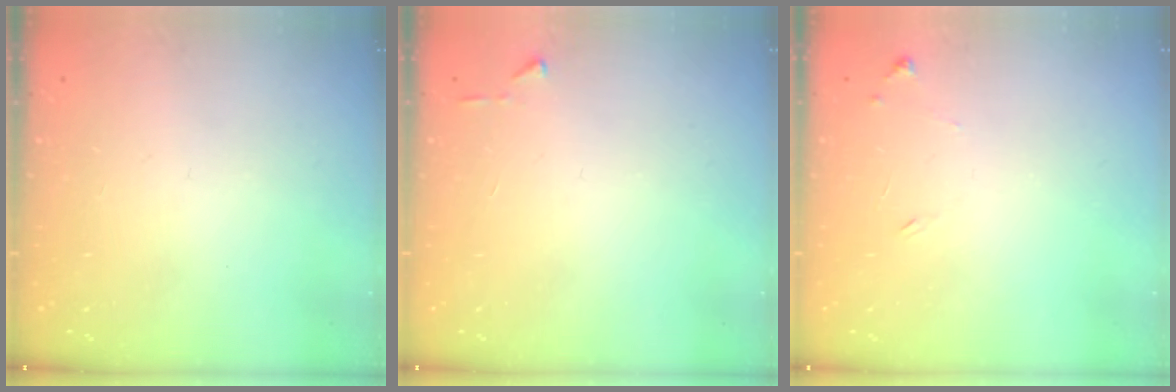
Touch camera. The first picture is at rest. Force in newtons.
{"total": 3.9, "press": 3.9, "slide": 0.5}
{"total": 5.5, "press": 5.4, "slide": 0.4}